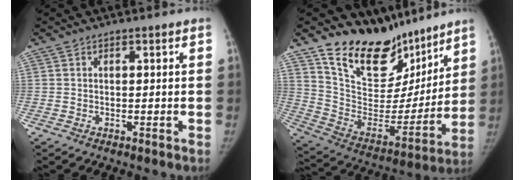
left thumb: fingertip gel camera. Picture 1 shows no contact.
{"total": 20.1, "force": [16.4, 9.6, 6.5], "torque": [-0.046, -0.111, 0.281]}